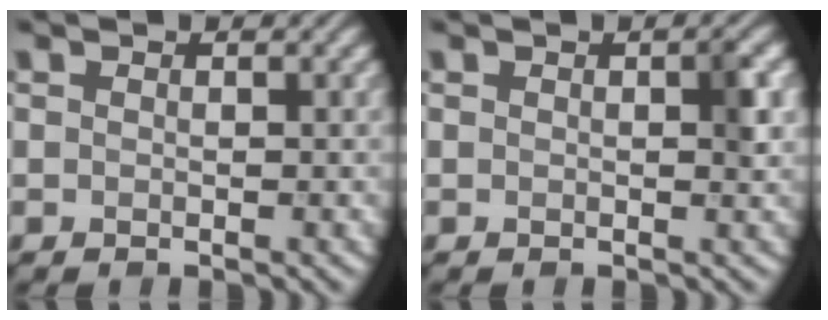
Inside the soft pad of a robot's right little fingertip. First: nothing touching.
{"total": 2.0, "force": [0.4, 0.4, 1.9], "torque": [-0.023, 0.000, 0.006]}